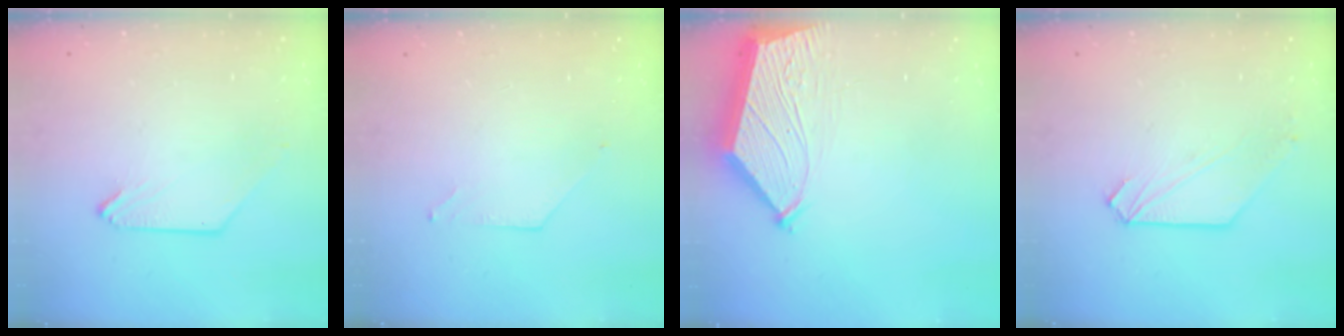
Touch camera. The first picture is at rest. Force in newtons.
{"total": 0.0}
{"total": 7.1, "press": 7.1, "slide": 0.8}
{"total": 1.8, "press": 1.8, "slide": 0.1}